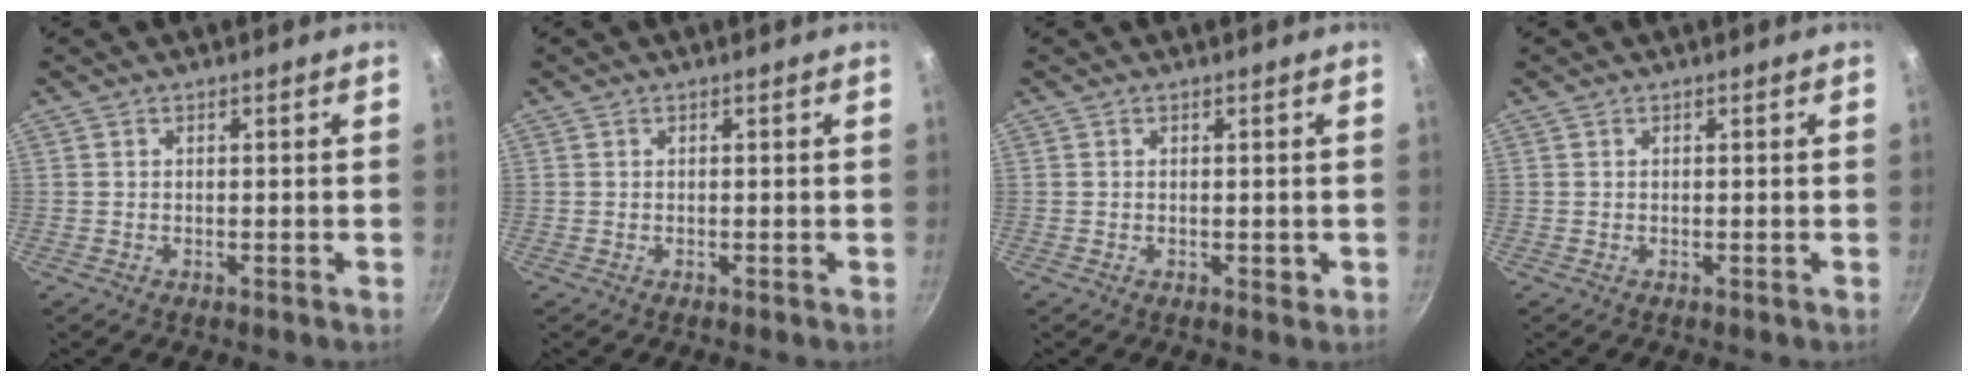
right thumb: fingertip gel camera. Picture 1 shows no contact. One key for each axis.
{"total": 0.0}
{"total": 1.2, "fx": -0.2, "fy": 0.6, "fz": 1.0, "tx": -0.014, "ty": -0.001, "tz": -0.003}
{"total": 0.0}